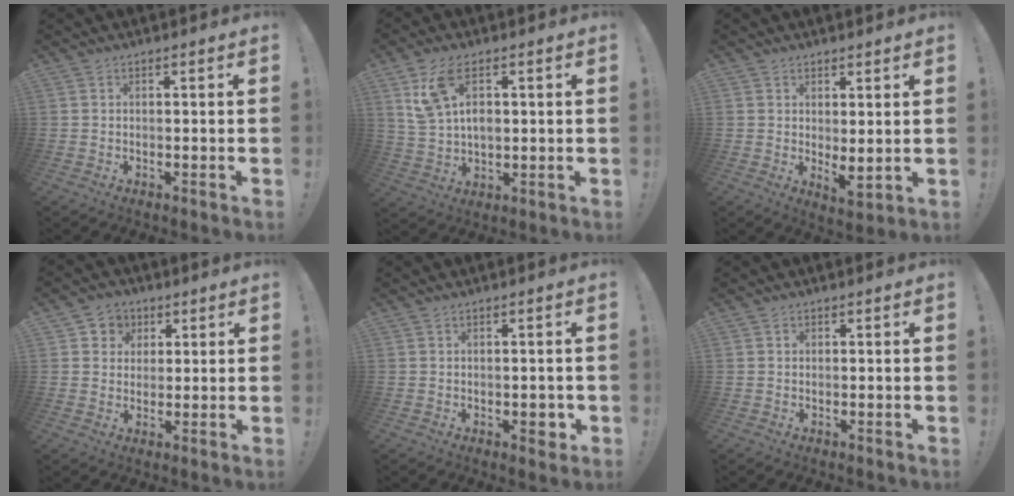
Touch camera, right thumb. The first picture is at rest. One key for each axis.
{"total": 9.4, "fx": 3.3, "fy": 6.0, "fz": 6.4, "tx": -0.113, "ty": -0.008, "tz": 0.060}
{"total": 4.2, "fx": 1.5, "fy": 1.3, "fz": 3.8, "tx": -0.051, "ty": -0.020, "tz": 0.031}
{"total": 5.6, "fx": 1.5, "fy": 5.4, "fz": 1.0, "tx": -0.016, "ty": -0.008, "tz": 0.030}
{"total": 2.8, "fx": -0.6, "fy": 1.6, "fz": 2.2, "tx": -0.024, "ty": 0.002, "tz": -0.011}
{"total": 0.5, "fx": 0.1, "fy": 0.5, "fz": 0.0, "tx": 0.000, "ty": 0.003, "tz": 0.002}